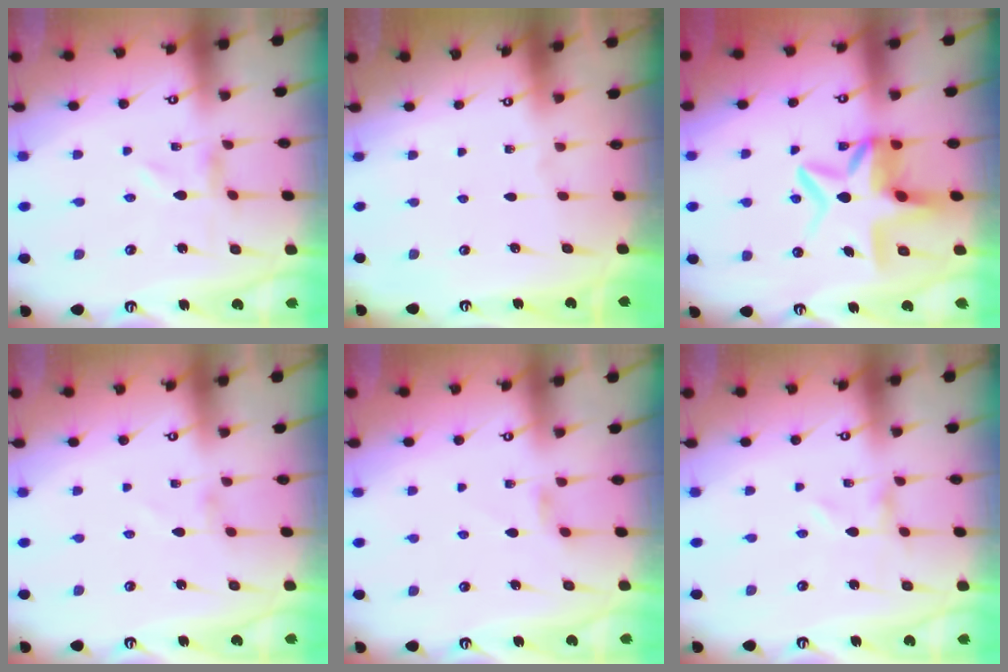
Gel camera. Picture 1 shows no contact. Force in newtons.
{"total": 0.0}
{"total": 10.3, "press": 9.8, "slide": 3.2}
{"total": 1.1, "press": 1.1, "slide": 0.1}
{"total": 2.5, "press": 2.4, "slide": 0.4}
{"total": 0.0}